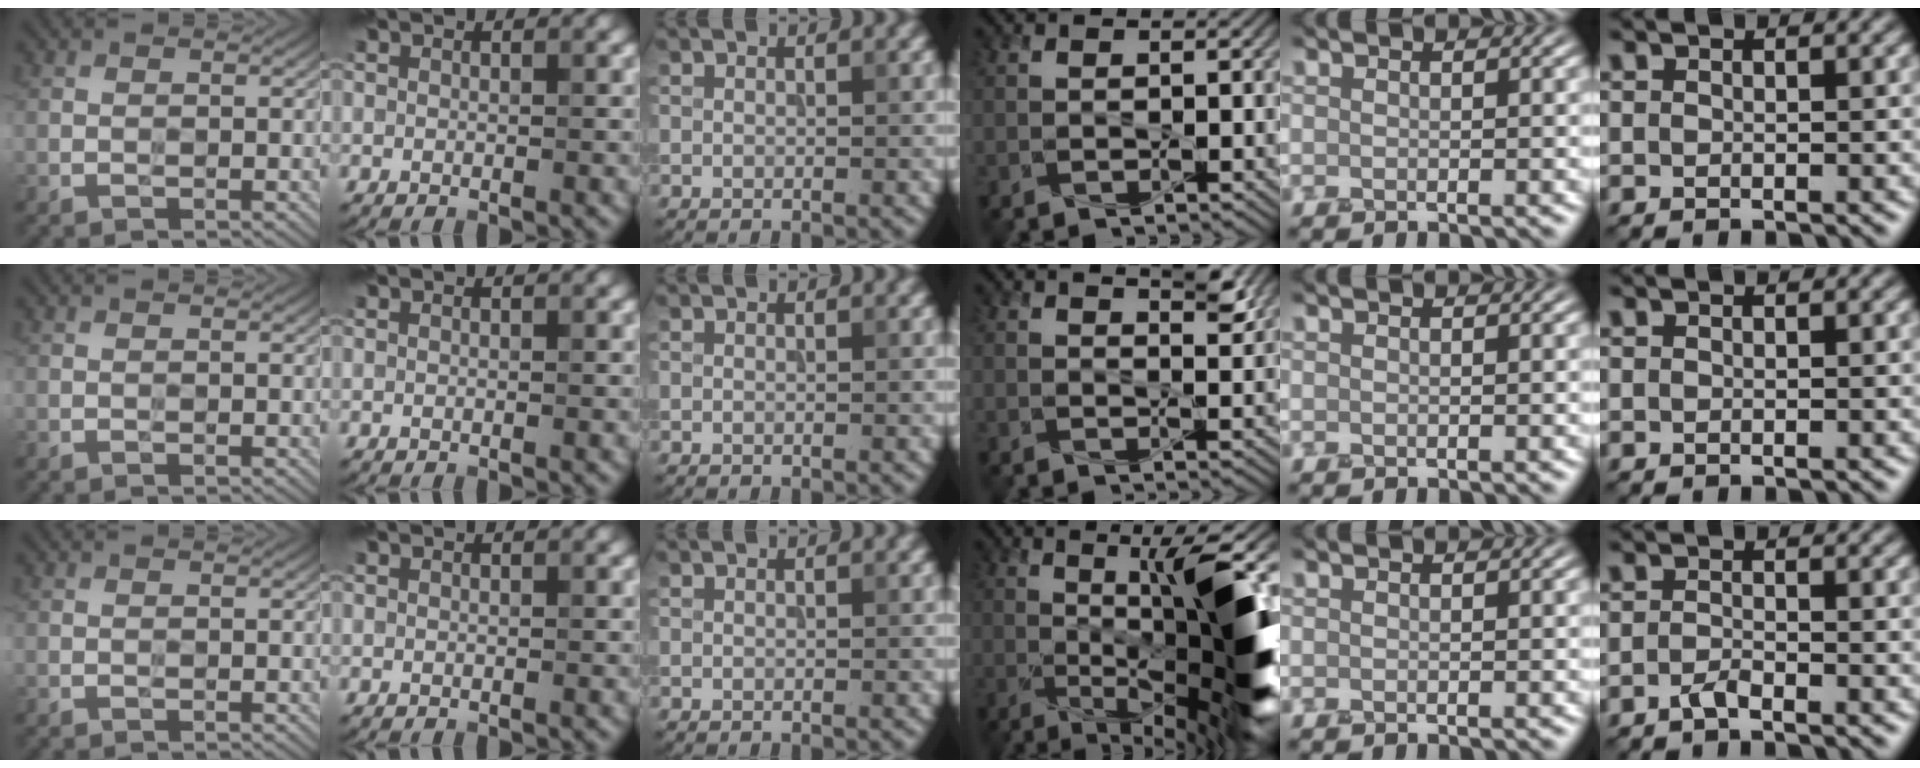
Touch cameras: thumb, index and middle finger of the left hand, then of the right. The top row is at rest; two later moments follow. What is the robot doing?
{"motion": "squeeze", "object": "paper clamp"}